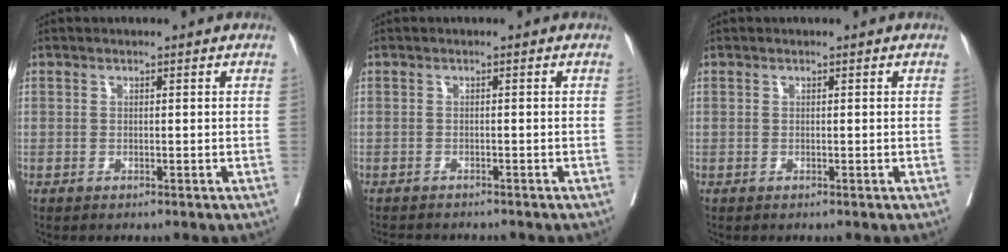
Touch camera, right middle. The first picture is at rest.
{"total": 4.7, "force": [-4.4, 0.9, 1.3], "torque": [-0.016, -0.007, -0.065]}
{"total": 0.0}